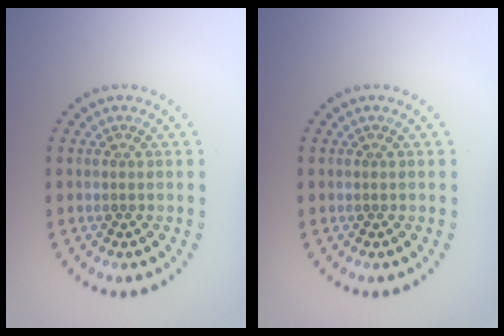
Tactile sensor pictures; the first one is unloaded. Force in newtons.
{"total": 0.0}